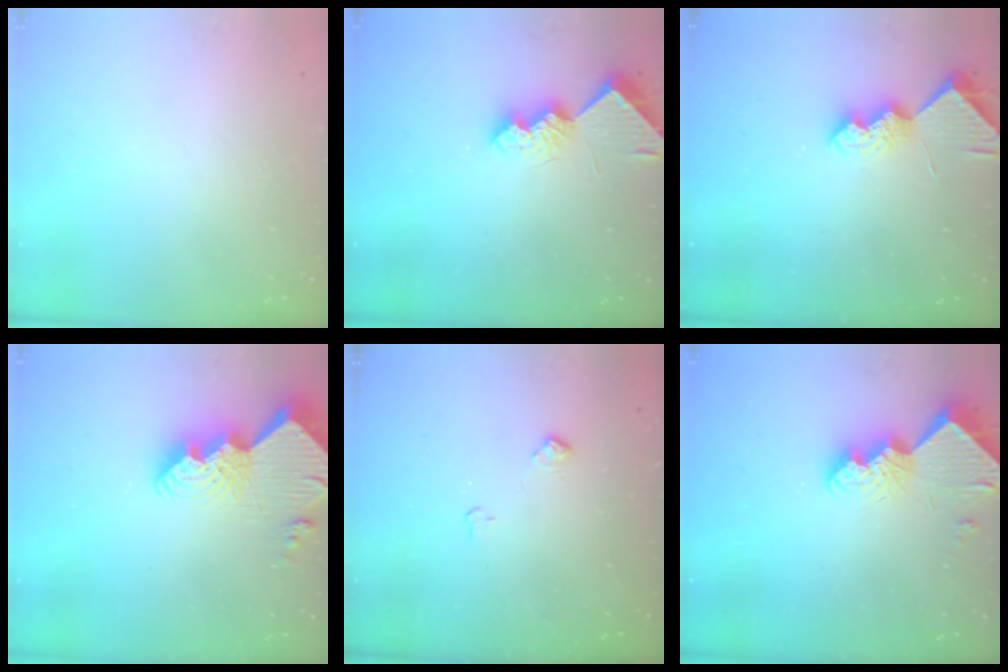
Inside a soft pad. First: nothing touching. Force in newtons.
{"total": 8.8, "press": 8.8, "slide": 0.1}
{"total": 7.9, "press": 7.8, "slide": 0.6}
{"total": 14.8, "press": 14.7, "slide": 1.1}
{"total": 5.7, "press": 5.7, "slide": 0.7}
{"total": 11.8, "press": 11.8, "slide": 1.3}